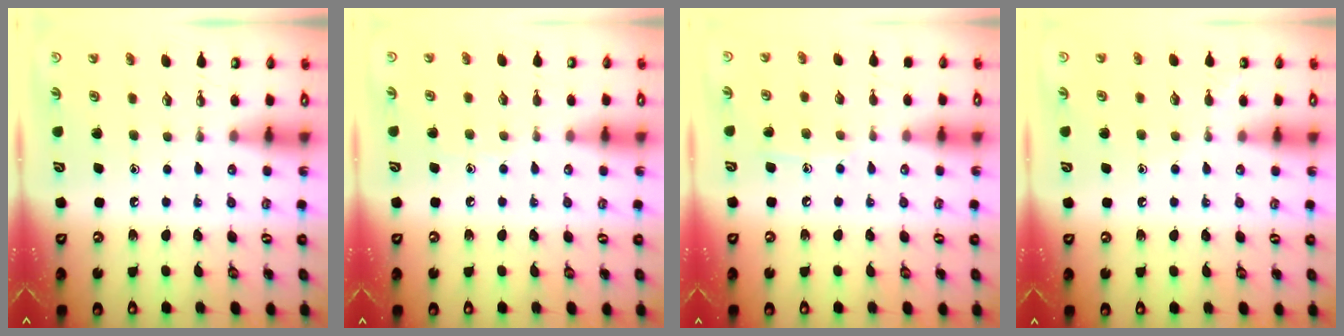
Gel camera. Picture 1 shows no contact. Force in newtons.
{"total": 5.4, "press": 5.3, "slide": 0.8}
{"total": 6.7, "press": 6.7, "slide": 0.5}
{"total": 3.5, "press": 3.4, "slide": 0.4}